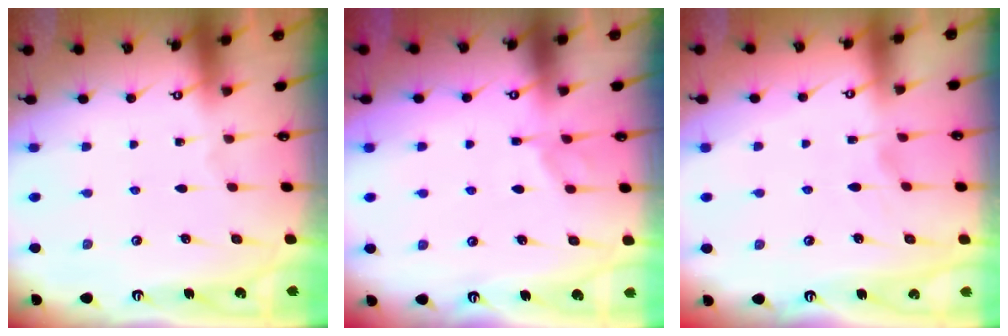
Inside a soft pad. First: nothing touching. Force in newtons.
{"total": 5.5, "press": 5.5, "slide": 0.8}
{"total": 0.9, "press": 0.2, "slide": 0.9}